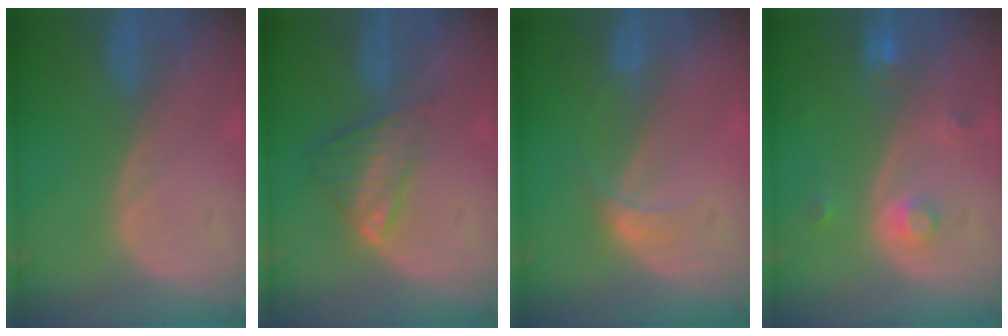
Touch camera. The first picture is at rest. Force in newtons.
{"total": 6.1, "press": 5.3, "slide": 3.1}
{"total": 2.1, "press": 2.1, "slide": 0.2}
{"total": 3.1, "press": 2.8, "slide": 1.2}